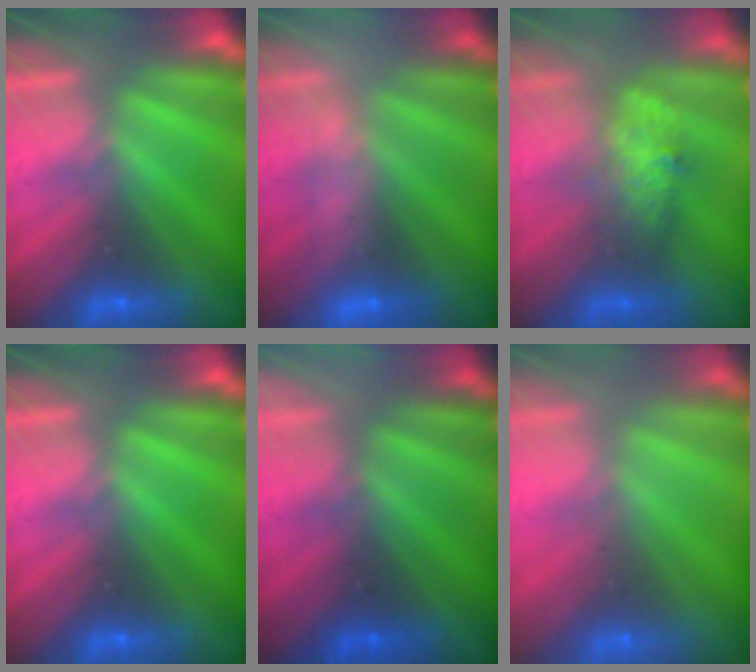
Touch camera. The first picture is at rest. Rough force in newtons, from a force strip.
{"total": 2.5}
{"total": 2.6}
{"total": 0.0}
{"total": 2.6}
{"total": 2.3}